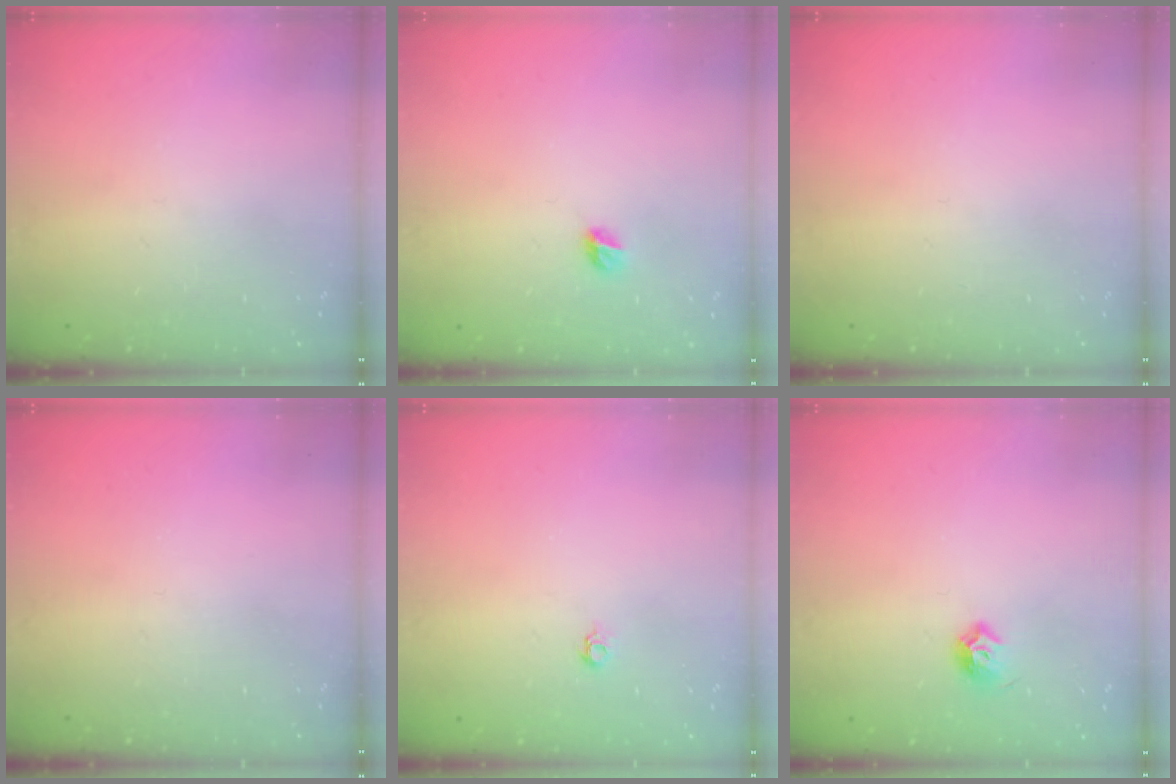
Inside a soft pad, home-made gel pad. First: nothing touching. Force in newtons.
{"total": 4.4, "press": 4.4, "slide": 0.5}
{"total": 0.0}
{"total": 0.0}
{"total": 3.7, "press": 3.6, "slide": 0.7}
{"total": 6.8, "press": 6.7, "slide": 0.8}